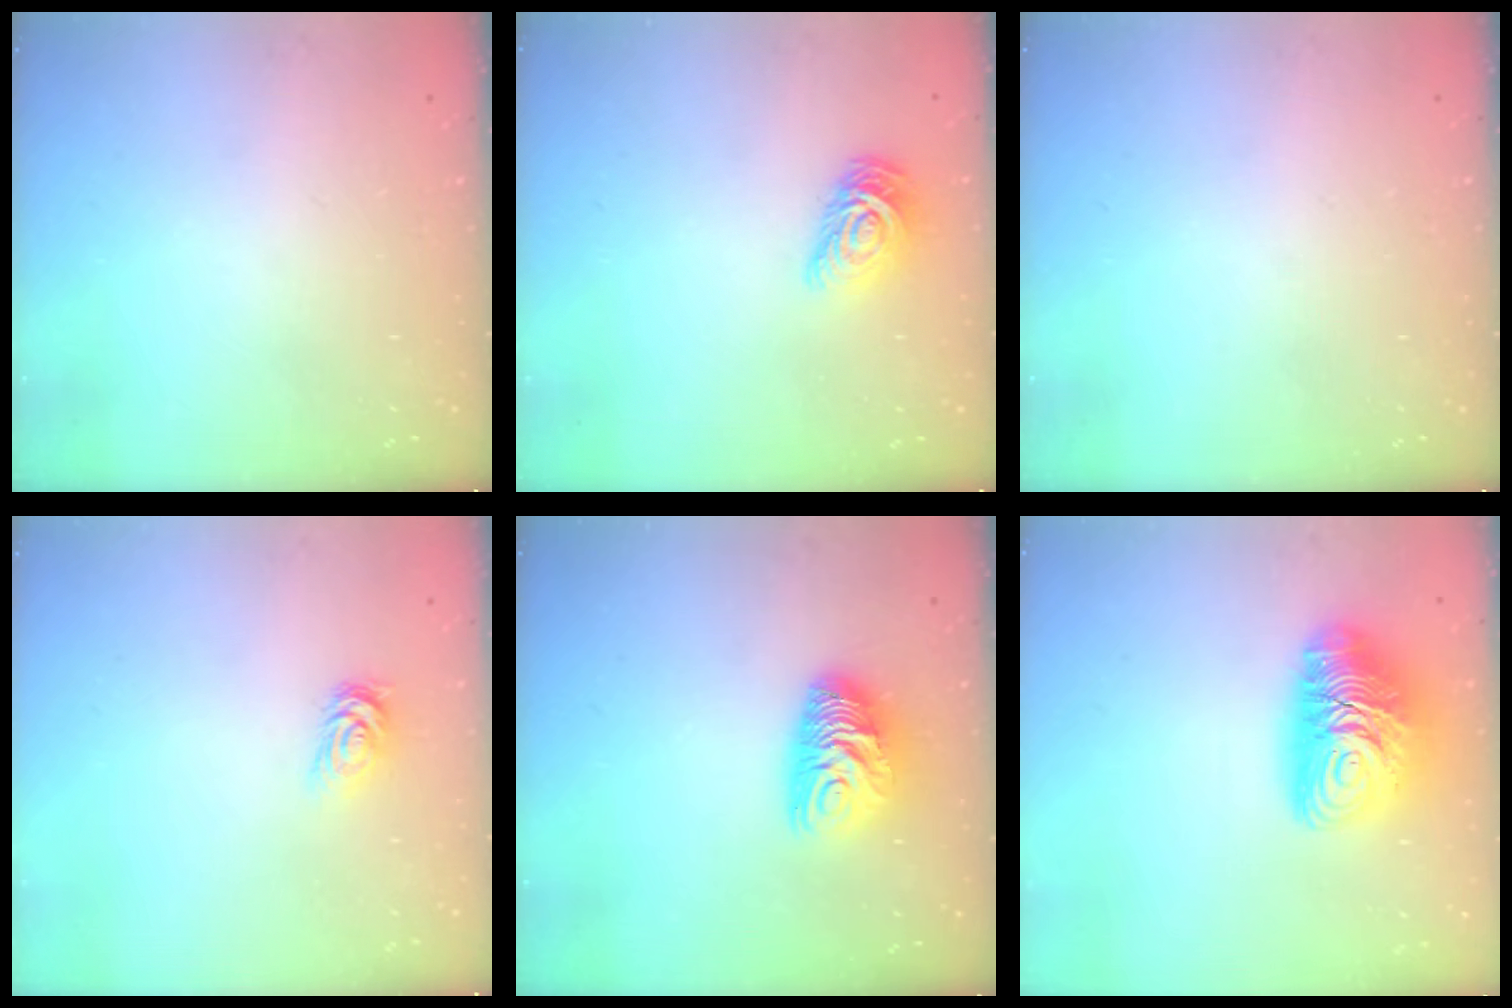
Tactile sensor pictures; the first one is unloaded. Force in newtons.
{"total": 9.1, "press": 9.1, "slide": 0.6}
{"total": 0.0}
{"total": 3.3, "press": 3.3, "slide": 0.5}
{"total": 10.2, "press": 10.2, "slide": 0.3}
{"total": 14.7, "press": 14.6, "slide": 1.1}